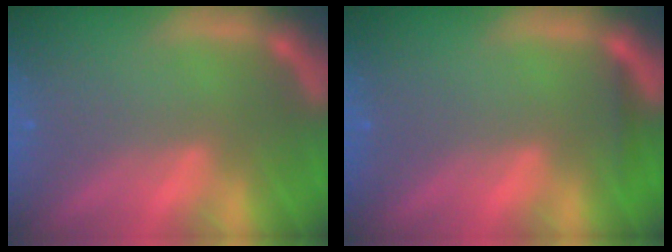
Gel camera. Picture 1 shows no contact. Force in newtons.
{"total": 0.9}